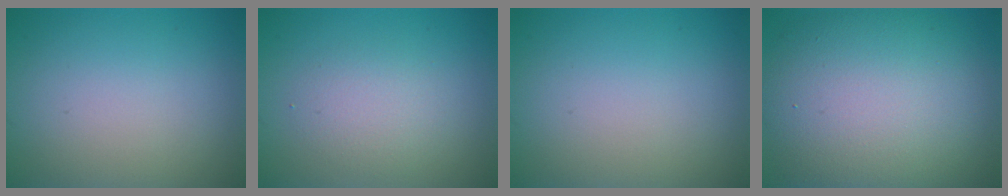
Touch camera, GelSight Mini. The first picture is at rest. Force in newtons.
{"total": 2.3, "press": 2.3, "slide": 0.1}
{"total": 0.0}
{"total": 12.9, "press": 12.9, "slide": 0.4}